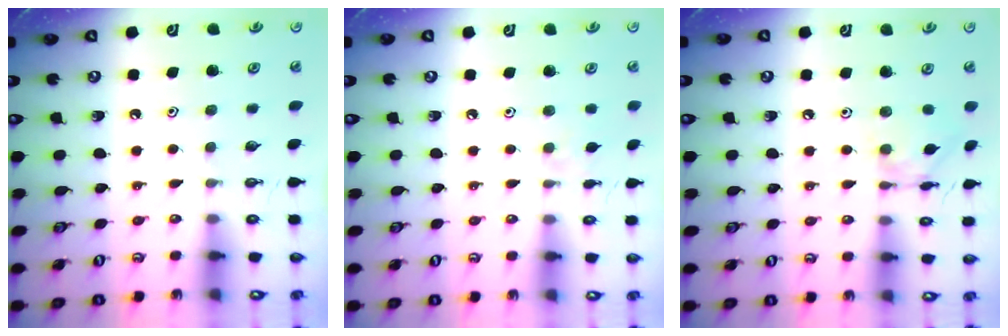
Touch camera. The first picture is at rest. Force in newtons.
{"total": 2.7, "press": 2.7, "slide": 0.4}
{"total": 6.1, "press": 6.1, "slide": 0.2}